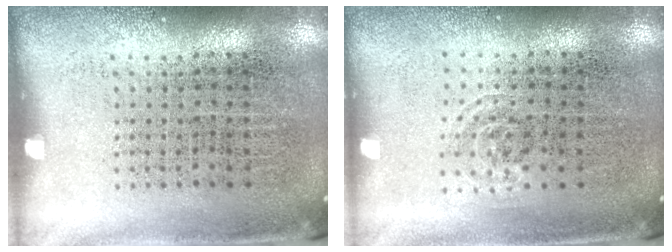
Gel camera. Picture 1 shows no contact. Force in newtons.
{"total": 0.8, "press": 0.5, "slide": 0.6}